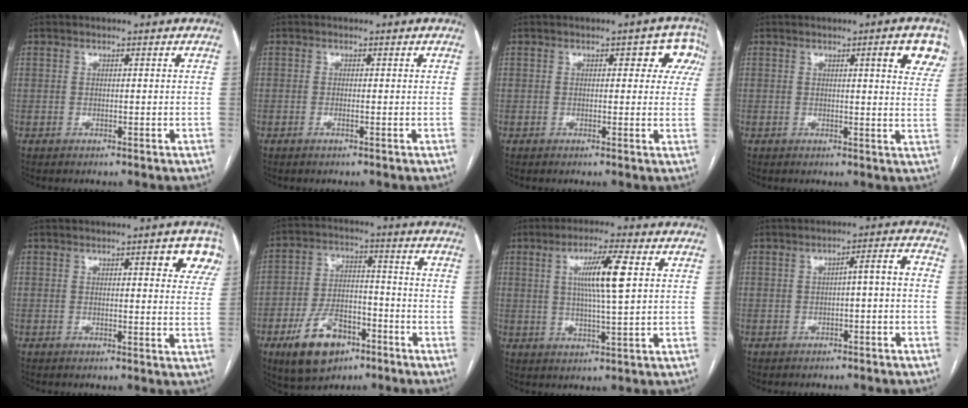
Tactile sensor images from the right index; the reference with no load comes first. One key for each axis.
{"total": 0.6, "fx": -0.3, "fy": -0.1, "fz": 0.5, "tx": -0.011, "ty": 0.000, "tz": -0.005}
{"total": 5.1, "fx": 1.7, "fy": 2.8, "fz": 3.9, "tx": -0.018, "ty": 0.021, "tz": 0.011}
{"total": 6.2, "fx": 3.2, "fy": 0.7, "fz": 5.2, "tx": -0.055, "ty": -0.009, "tz": 0.028}
{"total": 5.9, "fx": 2.9, "fy": 1.6, "fz": 4.8, "tx": -0.045, "ty": 0.001, "tz": 0.024}
{"total": 12.1, "fx": -6.7, "fy": 6.8, "fz": 7.4, "tx": -0.142, "ty": 0.012, "tz": -0.110}
{"total": 8.4, "fx": 2.0, "fy": 0.0, "fz": 8.1, "tx": -0.149, "ty": 0.002, "tz": 0.035}
{"total": 3.5, "fx": -1.0, "fy": 0.5, "fz": 3.3, "tx": -0.044, "ty": 0.019, "tz": -0.014}